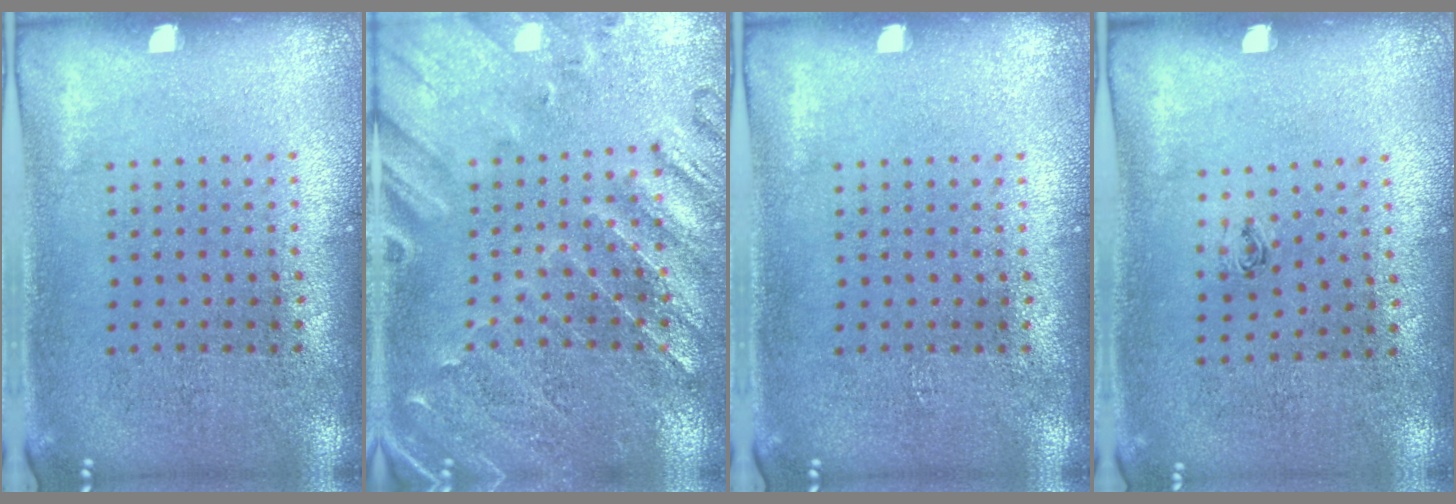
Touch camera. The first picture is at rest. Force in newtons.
{"total": 0.6, "press": 0.5, "slide": 0.4}
{"total": 0.0}
{"total": 0.5, "press": 0.1, "slide": 0.5}